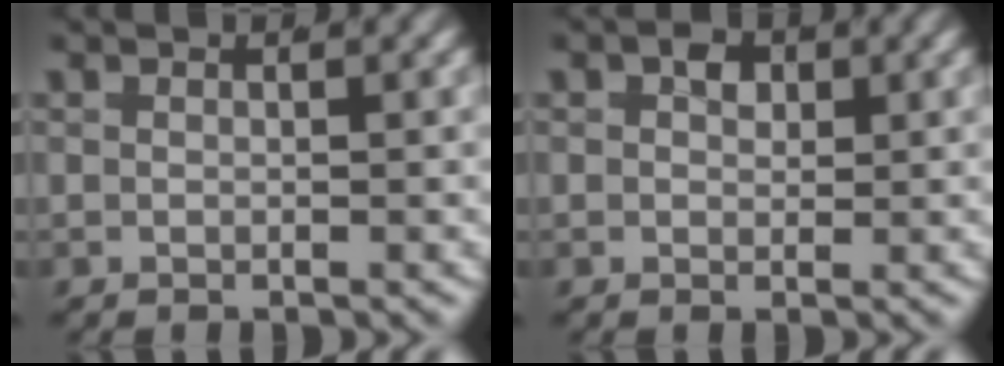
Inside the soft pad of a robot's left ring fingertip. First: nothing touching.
{"total": 2.2, "force": [0.6, 1.8, 1.1], "torque": [-0.023, -0.007, 0.011]}